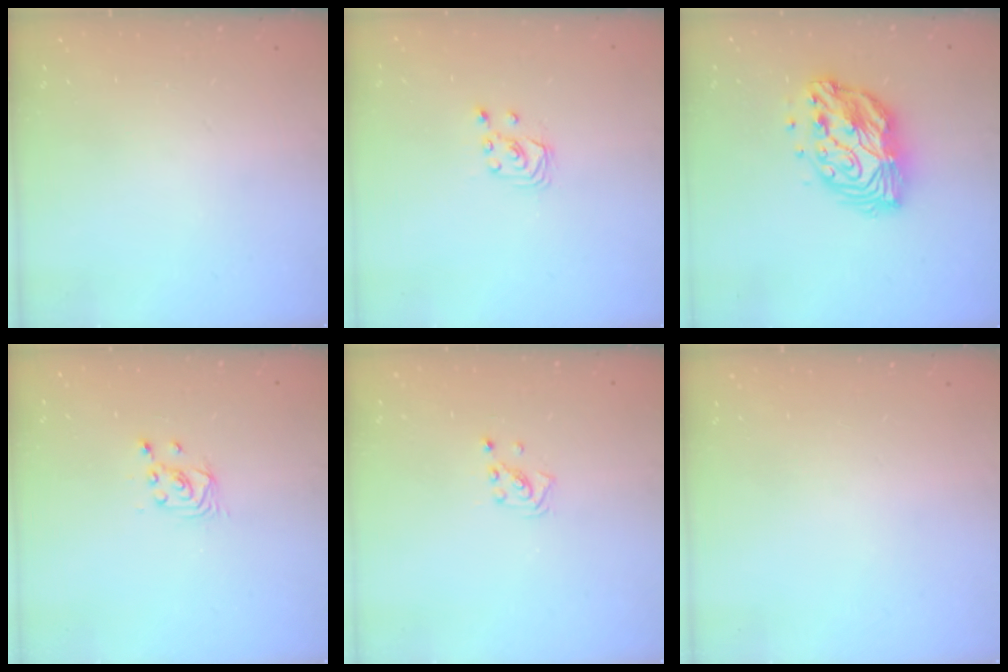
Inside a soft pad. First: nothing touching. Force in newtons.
{"total": 2.6, "press": 2.6, "slide": 0.3}
{"total": 12.8, "press": 12.8, "slide": 0.9}
{"total": 2.2, "press": 2.2, "slide": 0.3}
{"total": 1.9, "press": 1.9, "slide": 0.1}
{"total": 0.0}